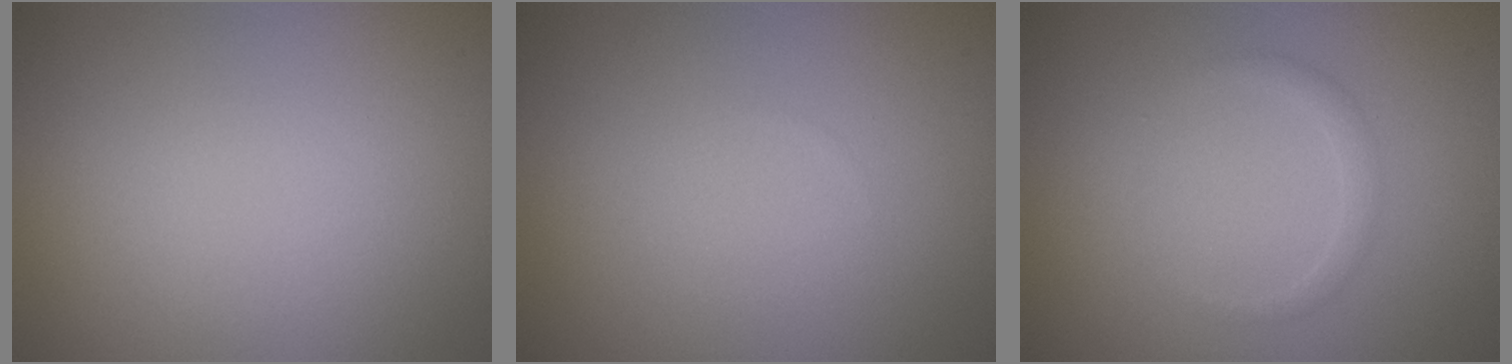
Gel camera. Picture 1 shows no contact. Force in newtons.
{"total": 0.0}
{"total": 1.1, "press": 1.1, "slide": 0.0}